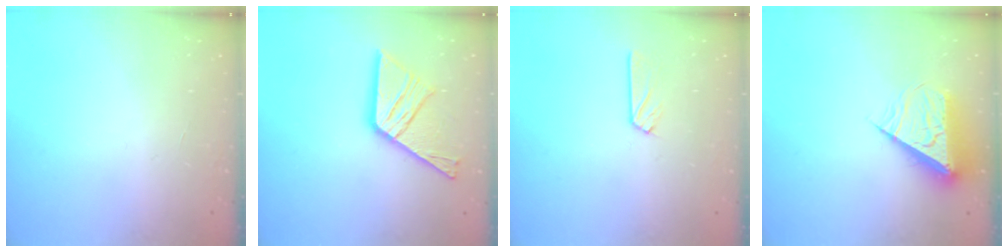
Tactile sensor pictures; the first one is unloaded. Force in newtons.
{"total": 16.2, "press": 16.2, "slide": 1.5}
{"total": 5.7, "press": 5.7, "slide": 0.5}
{"total": 8.8, "press": 8.7, "slide": 0.4}